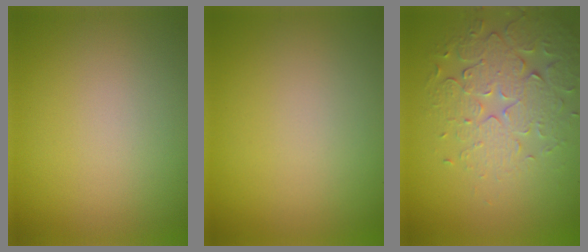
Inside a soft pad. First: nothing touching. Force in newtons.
{"total": 0.0}
{"total": 5.0, "press": 4.4, "slide": 2.5}